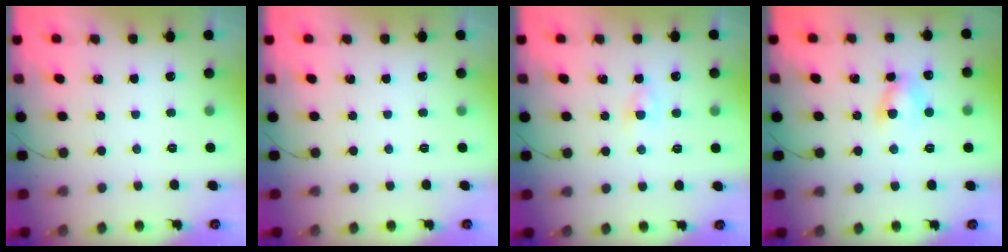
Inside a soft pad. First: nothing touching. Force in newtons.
{"total": 0.0}
{"total": 1.9, "press": 1.8, "slide": 0.6}
{"total": 5.7, "press": 5.7, "slide": 0.3}